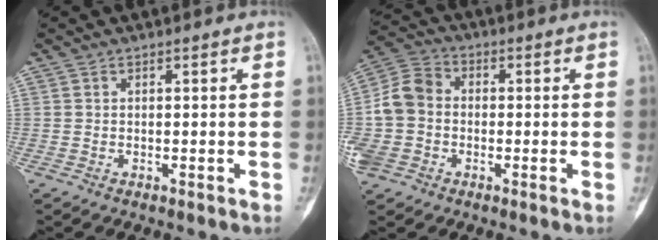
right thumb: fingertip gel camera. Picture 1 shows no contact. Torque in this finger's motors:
{"motor_torque": [-0.55, 1.07, 0.92, 0.09, 0.23]}